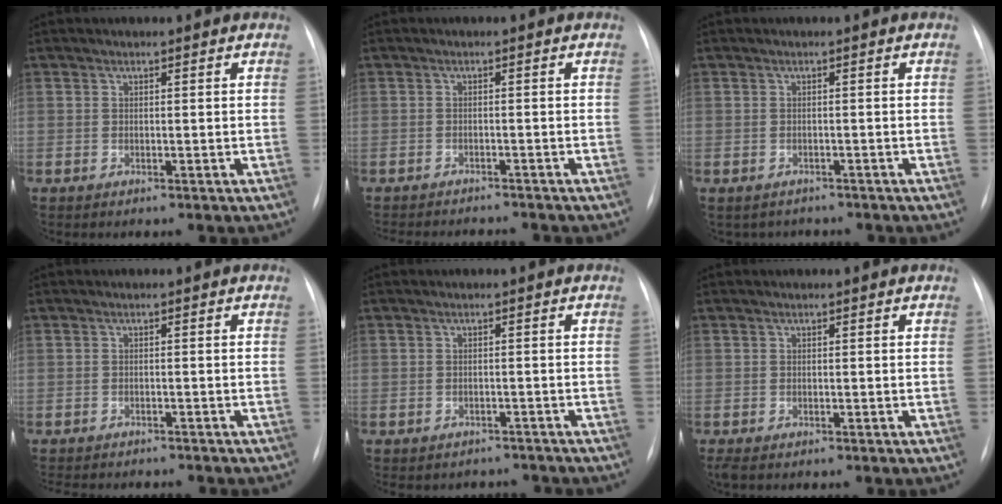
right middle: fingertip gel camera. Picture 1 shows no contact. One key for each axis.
{"total": 8.7, "fx": -8.2, "fy": 1.2, "fz": 2.6, "tx": -0.032, "ty": -0.003, "tz": -0.108}
{"total": 3.1, "fx": -2.7, "fy": 1.6, "fz": -0.1, "tx": 0.000, "ty": 0.008, "tz": -0.034}
{"total": 8.6, "fx": -7.8, "fy": 2.1, "fz": 3.0, "tx": -0.043, "ty": -0.005, "tz": -0.100}
{"total": 4.4, "fx": -3.9, "fy": 2.1, "fz": -0.2, "tx": 0.006, "ty": 0.011, "tz": -0.046}
{"total": 1.6, "fx": -1.2, "fy": 0.6, "fz": 0.9, "tx": -0.013, "ty": -0.004, "tz": -0.016}